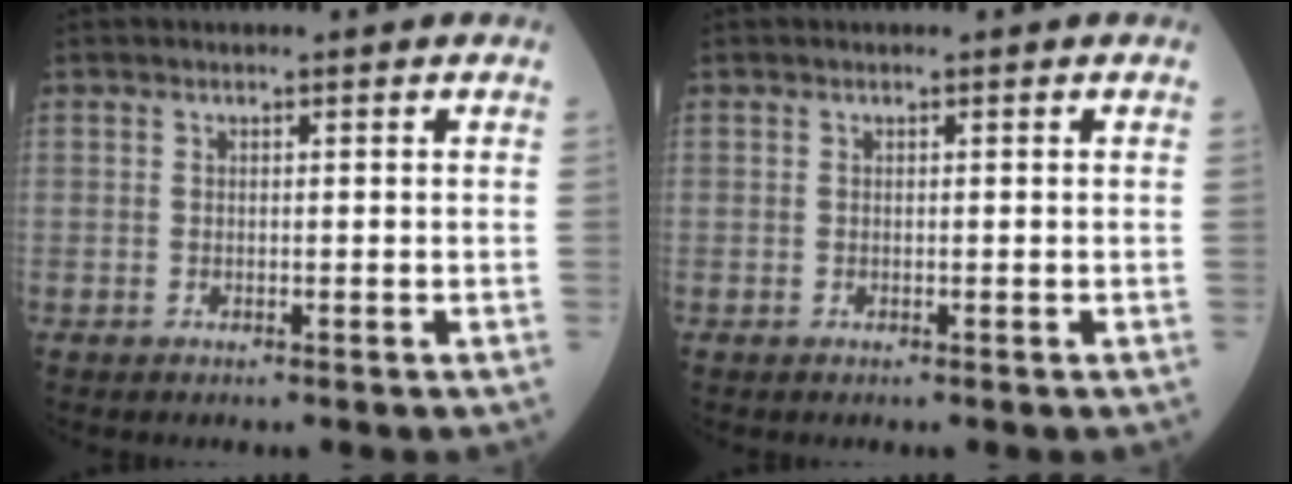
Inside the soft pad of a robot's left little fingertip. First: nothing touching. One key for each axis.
{"total": 0.0}